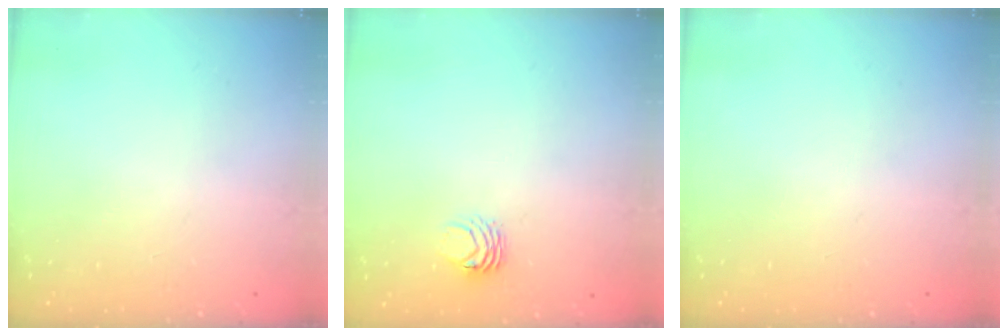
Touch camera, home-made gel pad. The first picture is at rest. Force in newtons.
{"total": 3.7, "press": 3.7, "slide": 0.4}
{"total": 0.0}